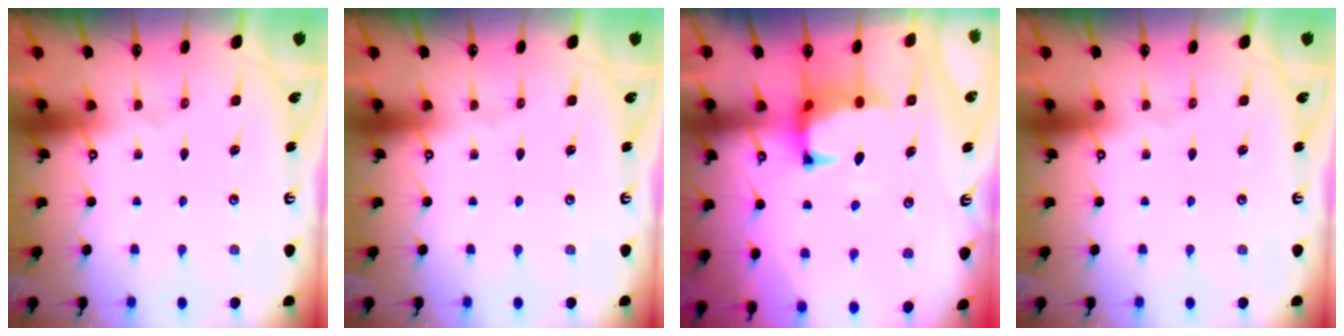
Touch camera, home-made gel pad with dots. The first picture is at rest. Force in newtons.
{"total": 0.0}
{"total": 1.2, "press": 0.5, "slide": 1.0}
{"total": 0.0}